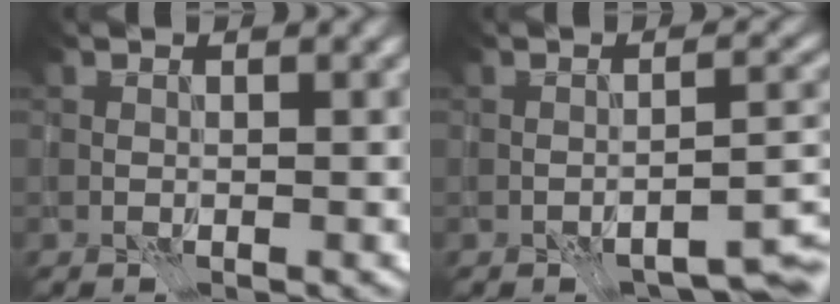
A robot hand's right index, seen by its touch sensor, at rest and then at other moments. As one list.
[{"total": 4.0, "force": [-2.8, 0.8, 2.7], "torque": [-0.037, 0.005, -0.040]}]